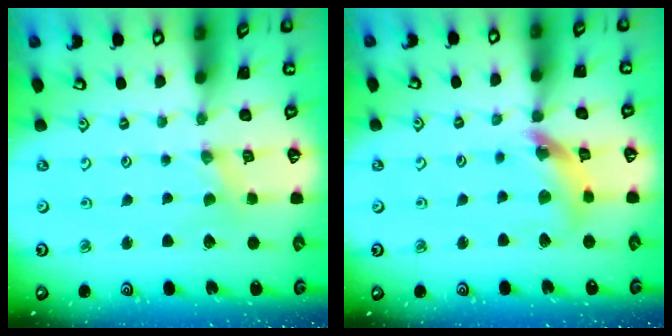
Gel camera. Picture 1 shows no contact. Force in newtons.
{"total": 12.2, "press": 12.1, "slide": 1.6}